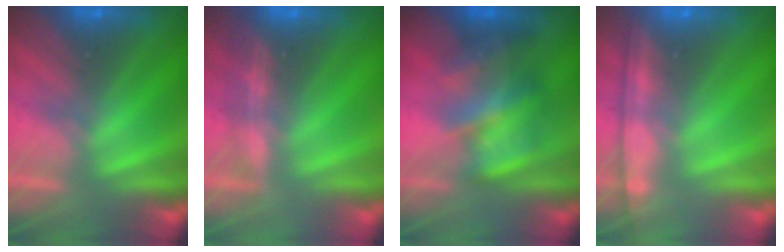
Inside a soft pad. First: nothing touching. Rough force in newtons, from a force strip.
{"total": 1.5}
{"total": 4.6}
{"total": 1.0}